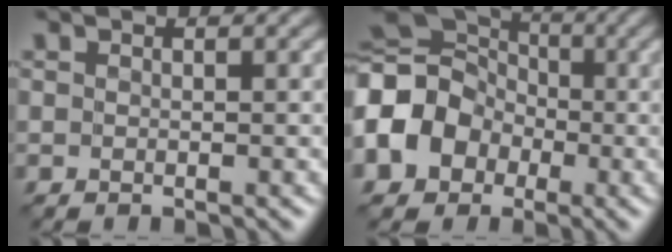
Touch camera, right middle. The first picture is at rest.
{"total": 11.9, "force": [-1.6, 10.2, 6.0], "torque": [-0.135, 0.007, -0.071]}